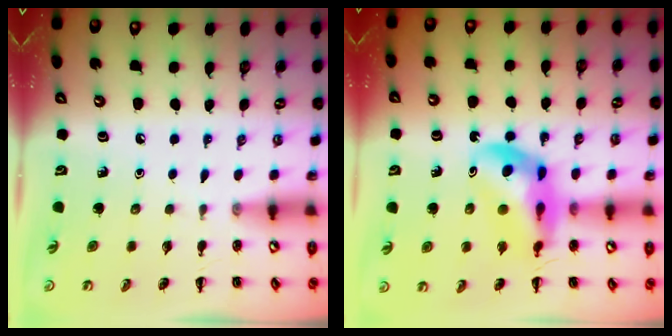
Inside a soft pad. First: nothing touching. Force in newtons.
{"total": 12.9, "press": 12.3, "slide": 3.7}